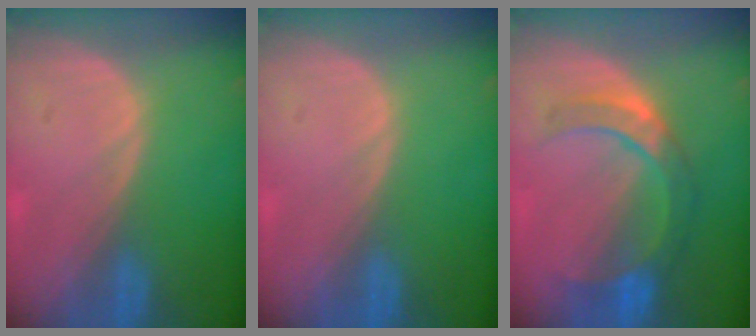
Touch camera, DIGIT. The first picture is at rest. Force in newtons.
{"total": 0.0}
{"total": 7.0, "press": 7.0, "slide": 0.9}